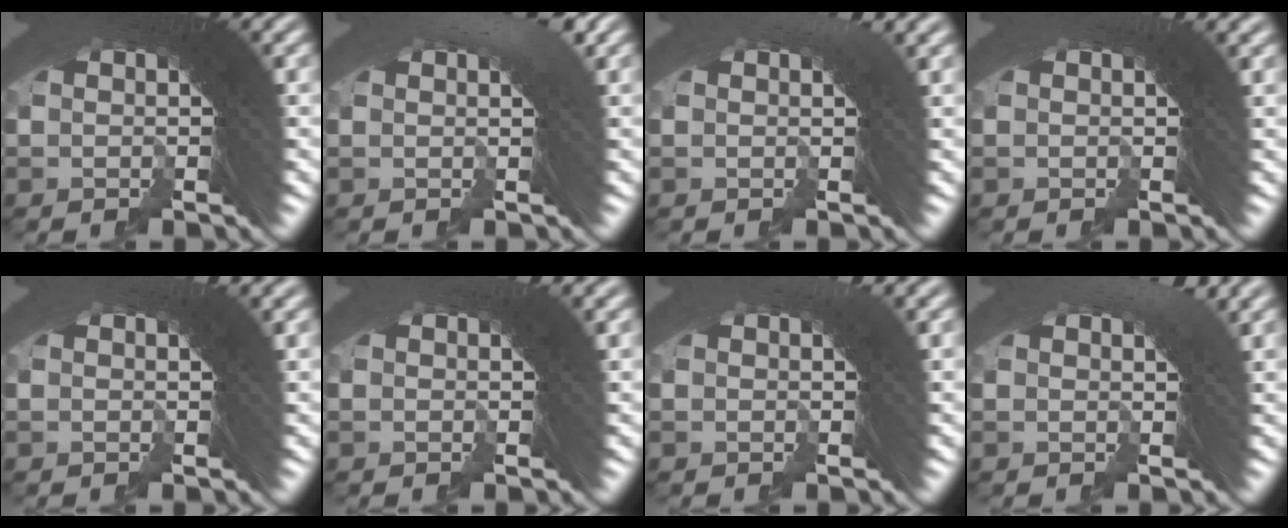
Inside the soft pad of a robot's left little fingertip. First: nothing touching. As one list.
[{"total": 3.0, "force": [1.5, 0.8, 2.4], "torque": [-0.017, 0.023, 0.012]}, {"total": 2.2, "force": [1.4, 0.6, 1.6], "torque": [-0.012, 0.015, 0.012]}, {"total": 1.2, "force": [0.8, 0.1, 0.9], "torque": [-0.008, 0.006, 0.007]}, {"total": 1.9, "force": [1.2, 0.2, 1.4], "torque": [-0.012, 0.009, 0.014]}, {"total": 1.6, "force": [1.0, 0.2, 1.2], "torque": [-0.009, 0.007, 0.011]}, {"total": 1.9, "force": [1.2, 0.4, 1.4], "torque": [-0.010, 0.012, 0.012]}, {"total": 2.8, "force": [1.6, 0.6, 2.1], "torque": [-0.019, 0.013, 0.017]}]